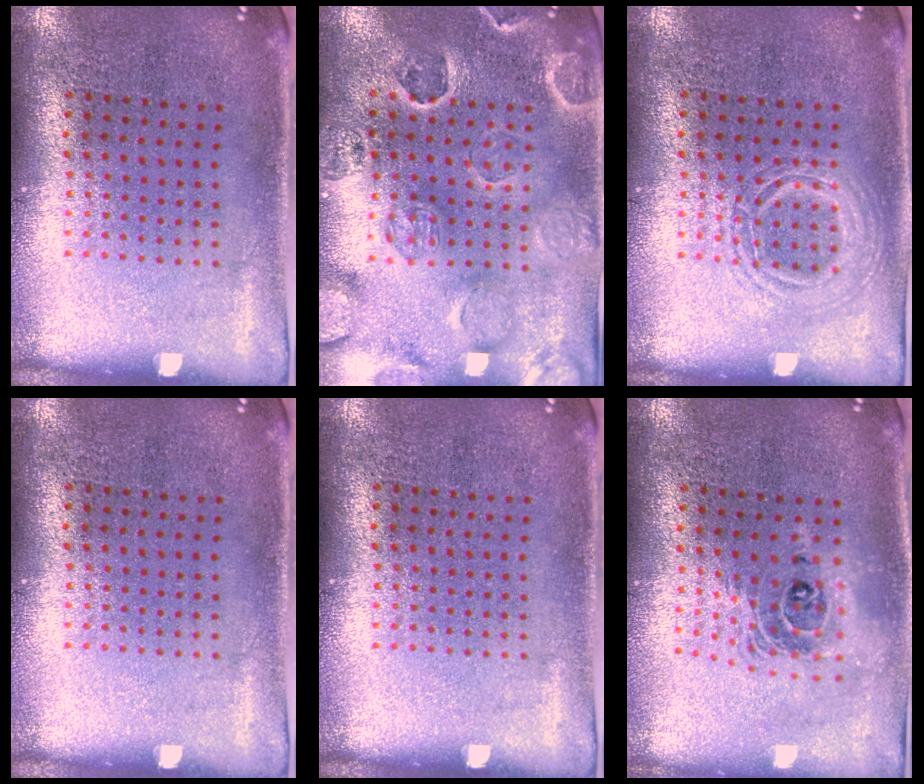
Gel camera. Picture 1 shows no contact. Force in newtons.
{"total": 2.7, "press": 2.6, "slide": 0.6}
{"total": 2.2, "press": 2.2, "slide": 0.3}
{"total": 0.0}
{"total": 0.0}
{"total": 1.8, "press": 1.4, "slide": 1.1}